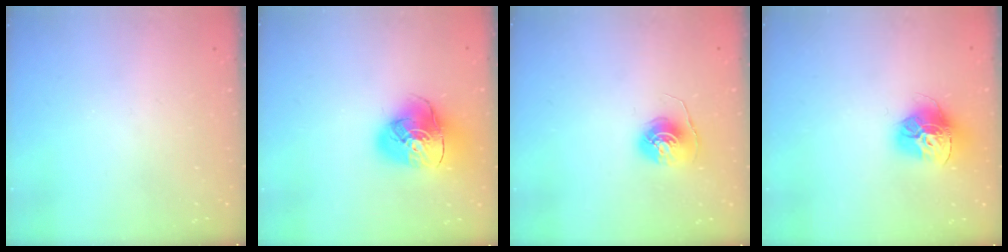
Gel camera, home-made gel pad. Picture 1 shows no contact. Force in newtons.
{"total": 14.9, "press": 14.7, "slide": 2.0}
{"total": 6.4, "press": 6.4, "slide": 0.6}
{"total": 14.8, "press": 14.8, "slide": 1.6}